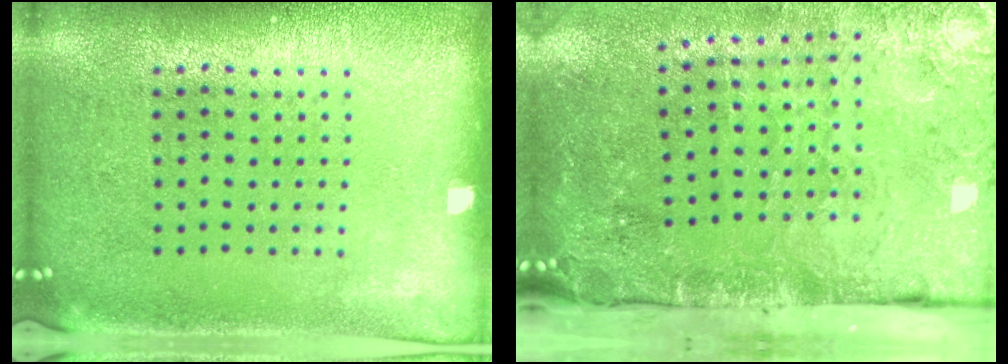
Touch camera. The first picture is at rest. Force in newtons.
{"total": 4.7, "press": 3.6, "slide": 3.0}